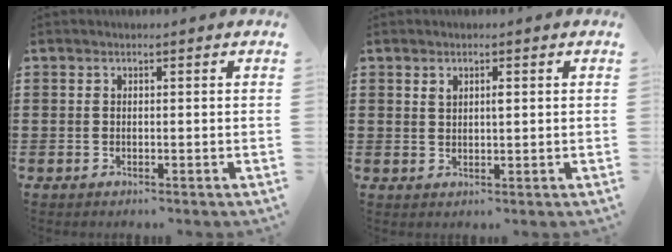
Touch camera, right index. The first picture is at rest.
{"total": 1.4, "force": [0.6, 0.6, 1.1], "torque": [-0.016, 0.001, 0.008]}